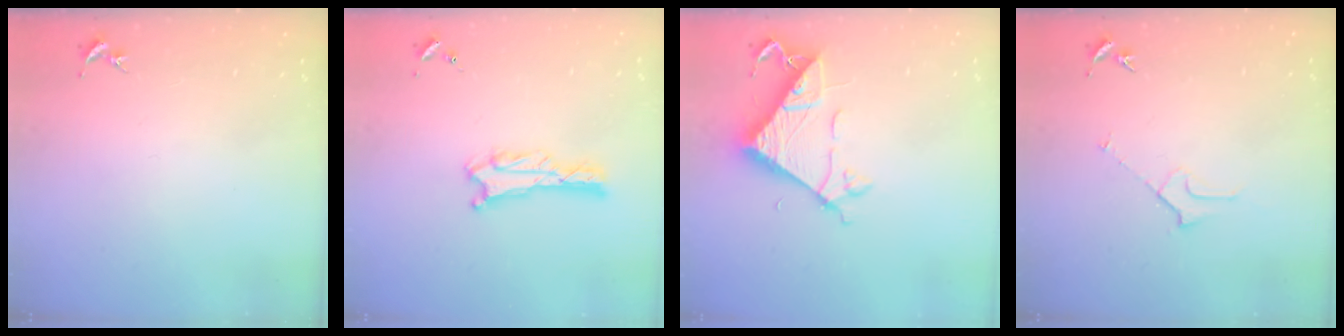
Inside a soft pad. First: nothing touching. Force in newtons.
{"total": 1.4, "press": 1.4, "slide": 0.1}
{"total": 8.3, "press": 8.3, "slide": 0.8}
{"total": 2.3, "press": 2.3, "slide": 0.2}